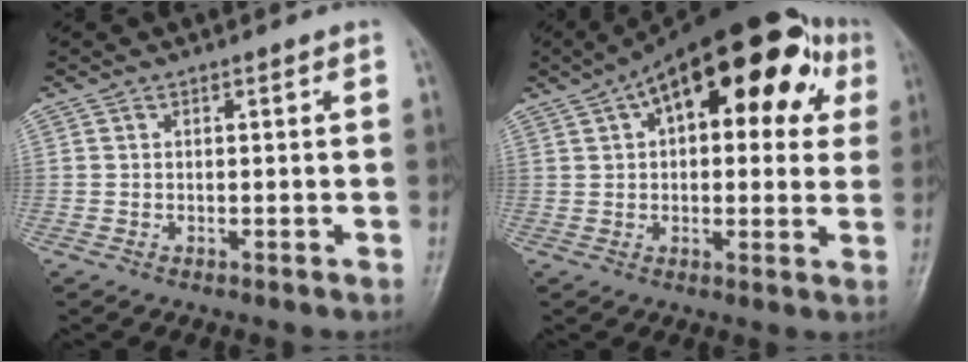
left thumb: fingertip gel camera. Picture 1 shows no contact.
{"total": 21.8, "force": [8.2, 10.5, 17.2], "torque": [-0.219, 0.038, 0.114]}